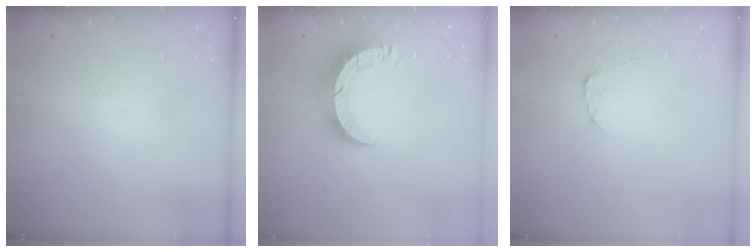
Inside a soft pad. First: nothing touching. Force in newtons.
{"total": 9.9, "press": 9.8, "slide": 1.0}
{"total": 2.2, "press": 2.2, "slide": 0.3}